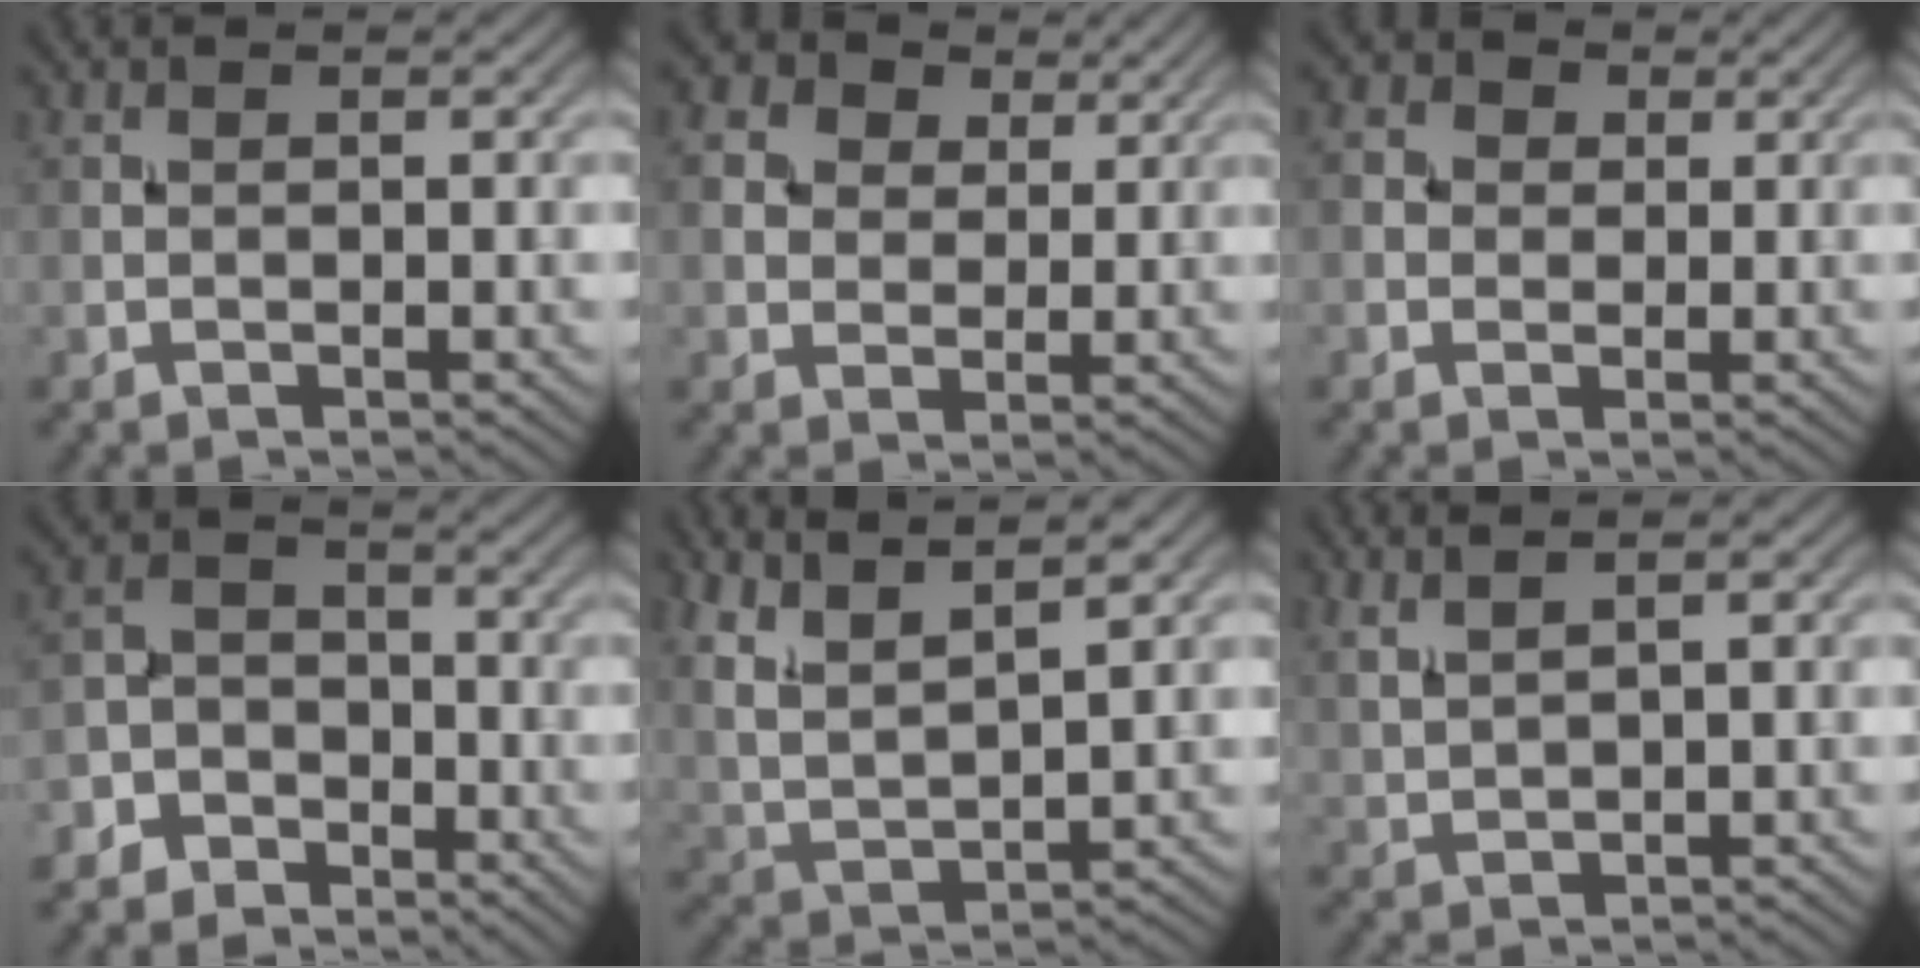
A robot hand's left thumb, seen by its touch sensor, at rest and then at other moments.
{"total": 7.7, "force": [4.1, 5.6, 3.5], "torque": [-0.128, 0.003, 0.076]}
{"total": 3.2, "force": [0.5, 2.9, 1.3], "torque": [-0.040, 0.006, 0.005]}
{"total": 6.0, "force": [-4.5, 3.7, 1.3], "torque": [-0.027, 0.001, -0.105]}
{"total": 9.0, "force": [5.8, 2.2, 6.5], "torque": [-0.140, 0.007, 0.115]}
{"total": 4.4, "force": [2.7, 1.1, 3.3], "torque": [-0.063, 0.012, 0.045]}